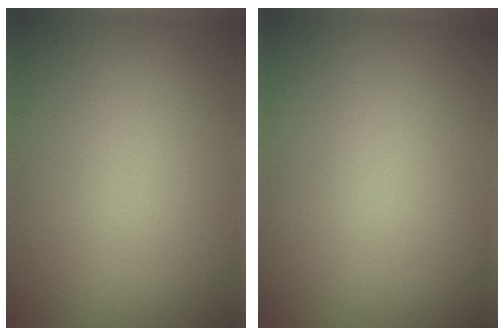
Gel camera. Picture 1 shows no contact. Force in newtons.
{"total": 0.0}